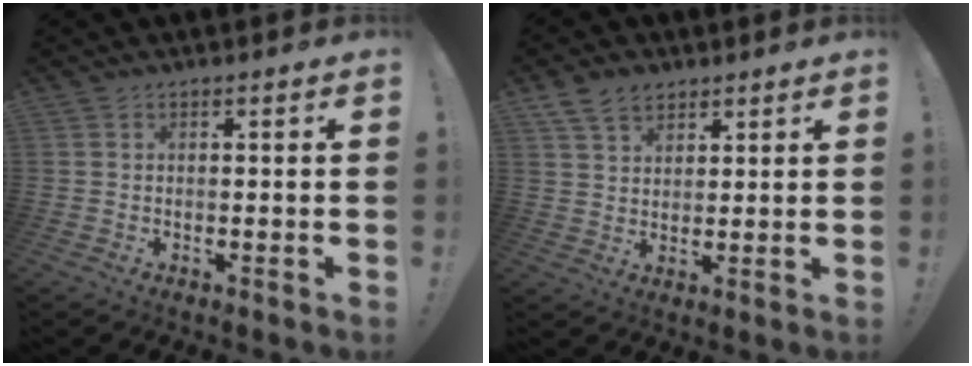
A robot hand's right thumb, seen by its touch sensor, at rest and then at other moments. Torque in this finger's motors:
{"motor_torque": [-0.02, 0.02, 0.09, -0.07, 0.00]}